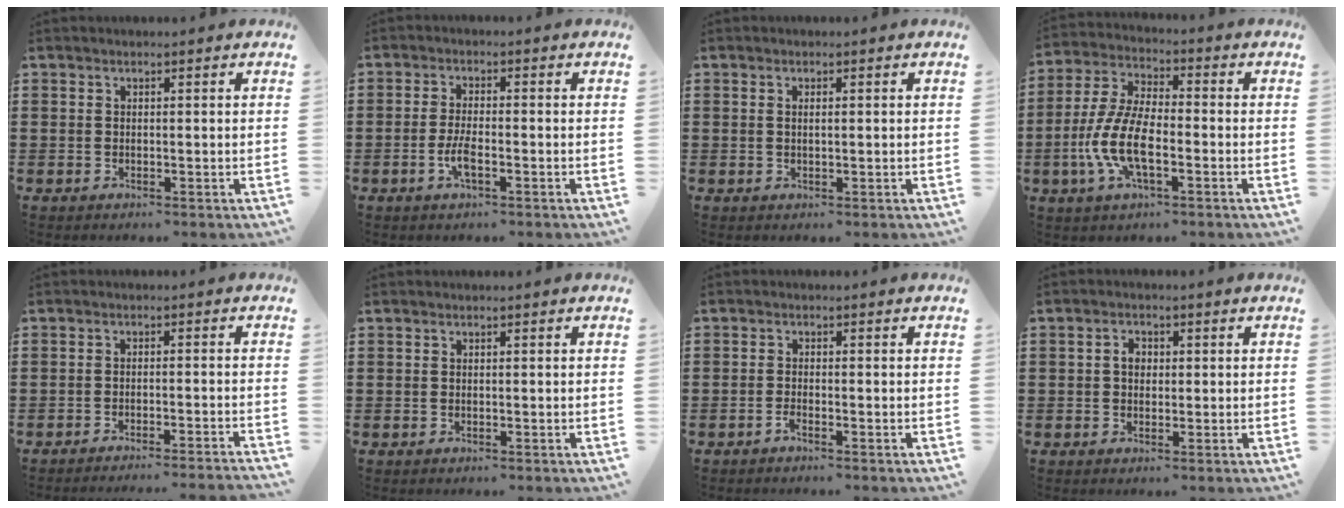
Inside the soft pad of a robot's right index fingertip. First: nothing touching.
{"total": 3.4, "force": [-1.4, 0.9, 3.0], "torque": [-0.065, -0.002, -0.029]}
{"total": 1.0, "force": [0.1, 0.3, 0.9], "torque": [-0.019, 0.001, 0.002]}
{"total": 9.5, "force": [-3.0, 3.7, 8.2], "torque": [-0.199, -0.013, -0.063]}
{"total": 2.4, "force": [-2.2, -0.6, 0.5], "torque": [-0.010, -0.001, -0.047]}
{"total": 0.0}
{"total": 1.3, "force": [-1.1, 0.1, 0.7], "torque": [-0.022, -0.007, -0.022]}
{"total": 2.3, "force": [0.2, 1.7, 1.6], "torque": [-0.034, 0.009, 0.001]}